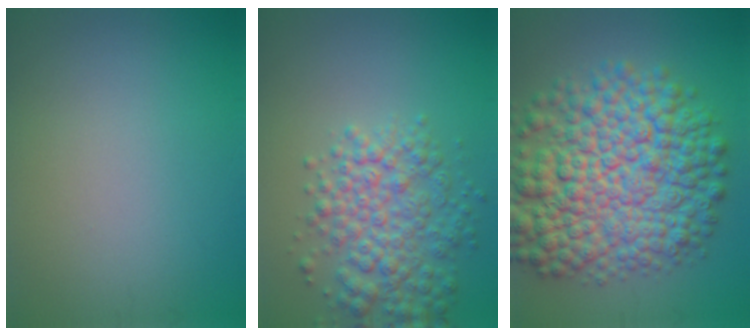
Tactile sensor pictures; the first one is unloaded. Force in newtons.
{"total": 5.5, "press": 5.5, "slide": 0.2}
{"total": 12.8, "press": 12.8, "slide": 0.3}